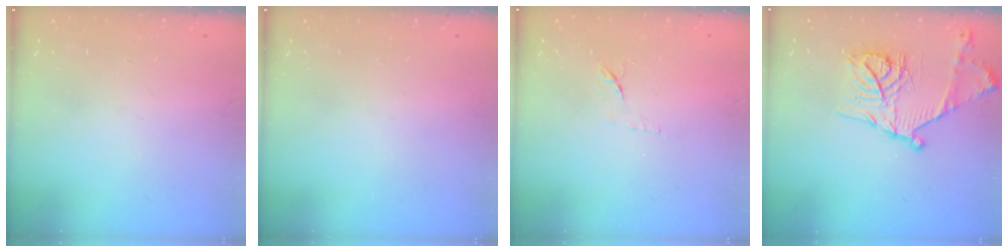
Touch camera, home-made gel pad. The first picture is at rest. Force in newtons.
{"total": 0.0}
{"total": 8.0, "press": 7.9, "slide": 0.9}
{"total": 17.5, "press": 17.5, "slide": 1.2}